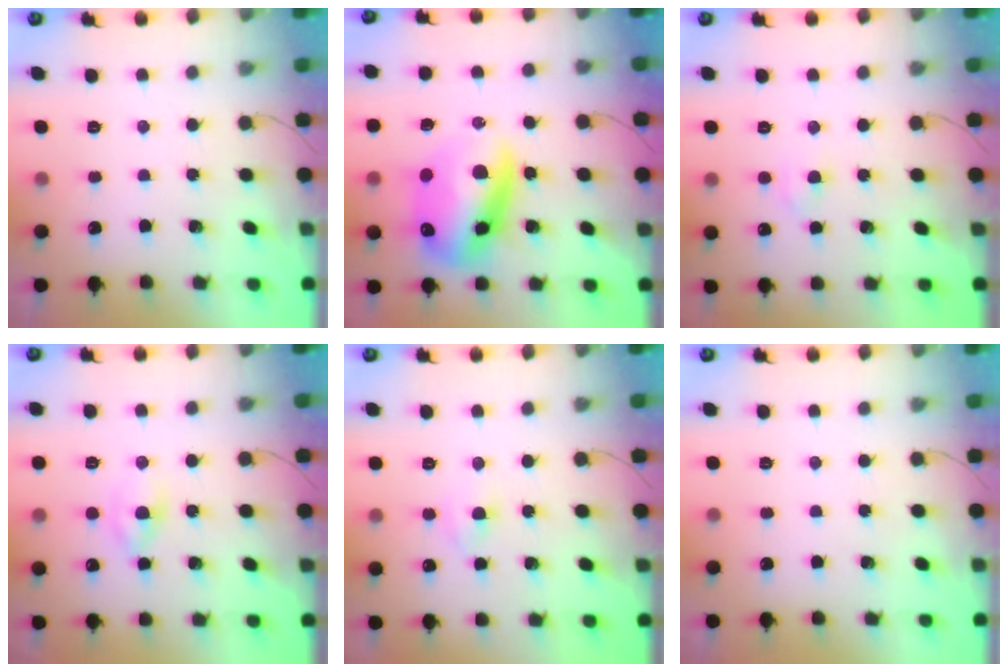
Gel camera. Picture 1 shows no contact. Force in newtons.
{"total": 15.5, "press": 15.1, "slide": 3.5}
{"total": 2.4, "press": 2.2, "slide": 1.0}
{"total": 2.2, "press": 1.9, "slide": 1.1}
{"total": 4.2, "press": 4.0, "slide": 1.2}
{"total": 0.0}